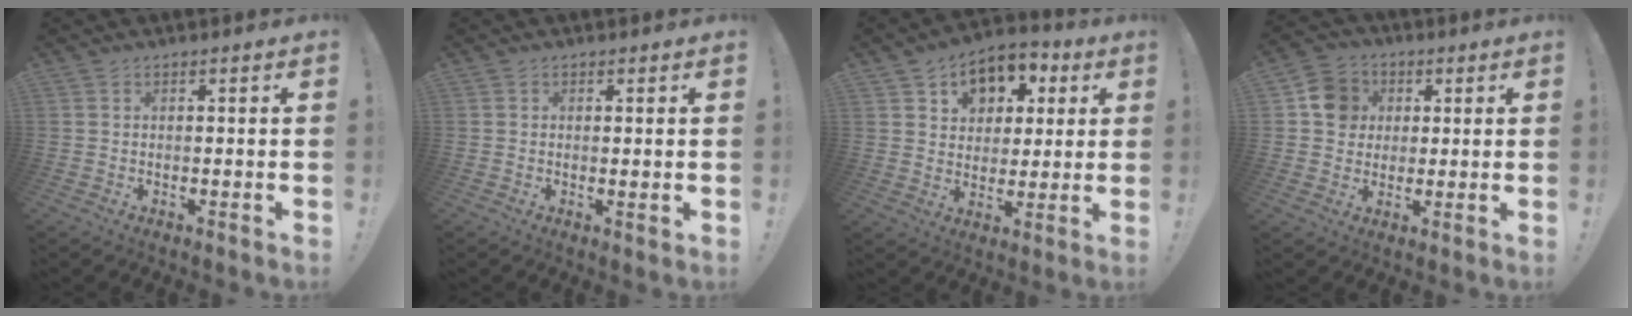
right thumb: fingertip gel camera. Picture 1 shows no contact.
{"total": 1.3, "force": [0.7, -0.1, 1.2], "torque": [-0.010, -0.004, 0.009]}
{"total": 10.1, "force": [4.4, 8.1, 4.2], "torque": [-0.052, -0.023, 0.085]}
{"total": 10.1, "force": [2.1, 9.3, 3.4], "torque": [-0.035, 0.005, 0.044]}